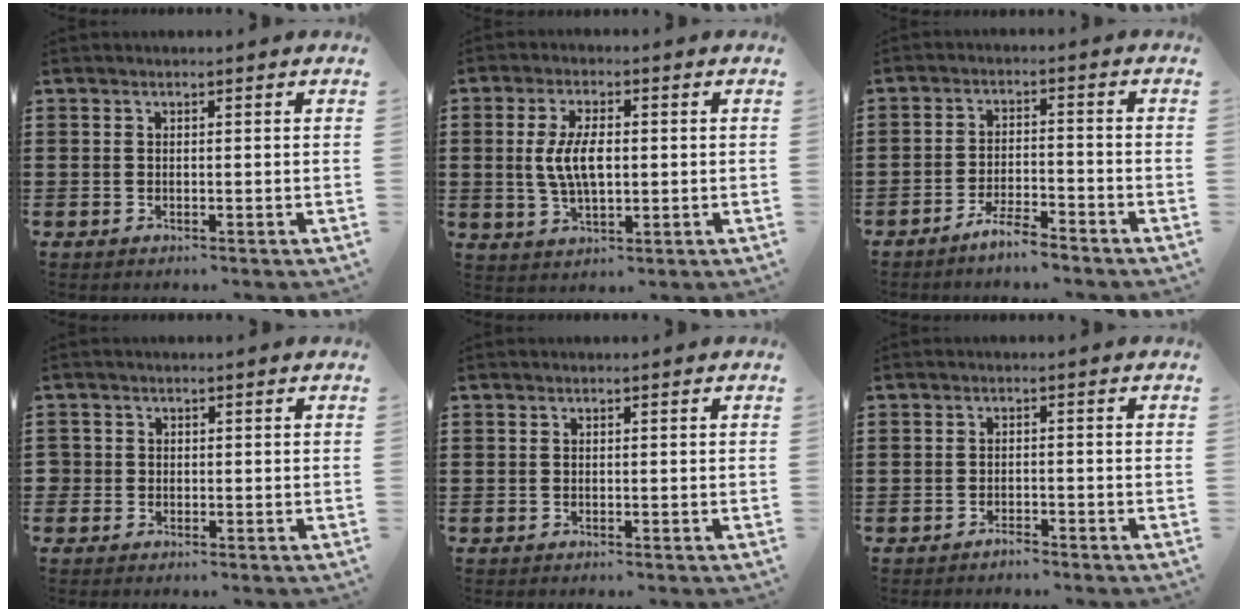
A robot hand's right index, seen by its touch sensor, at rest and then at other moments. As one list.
[{"total": 6.5, "force": [0.3, 2.7, 5.9], "torque": [-0.127, 0.004, 0.000]}, {"total": 4.1, "force": [-3.8, 0.3, 1.6], "torque": [-0.035, 0.005, -0.076]}, {"total": 1.1, "force": [-0.2, 1.1, 0.2], "torque": [-0.006, 0.004, -0.006]}, {"total": 0.0}, {"total": 1.4, "force": [-1.4, 0.2, 0.2], "torque": [-0.008, 0.001, -0.028]}]